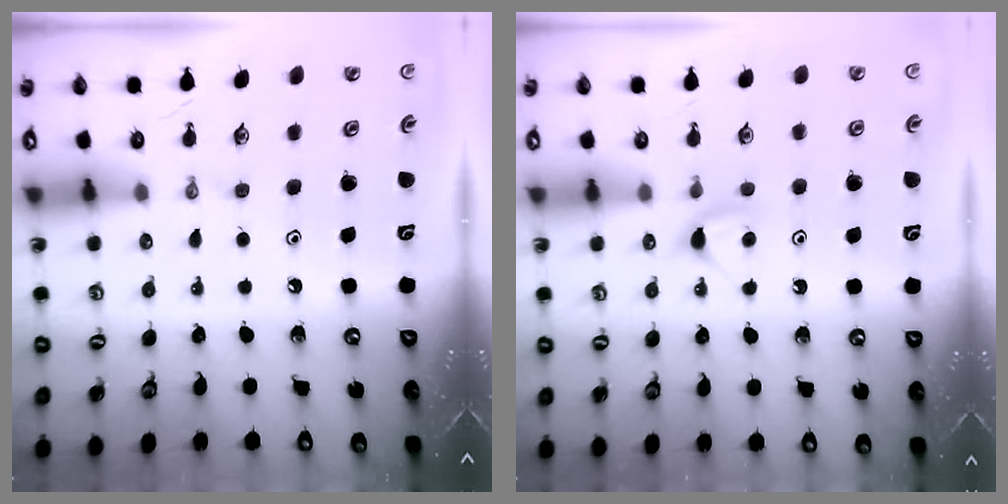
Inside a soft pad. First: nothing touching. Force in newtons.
{"total": 4.2, "press": 4.2, "slide": 0.5}